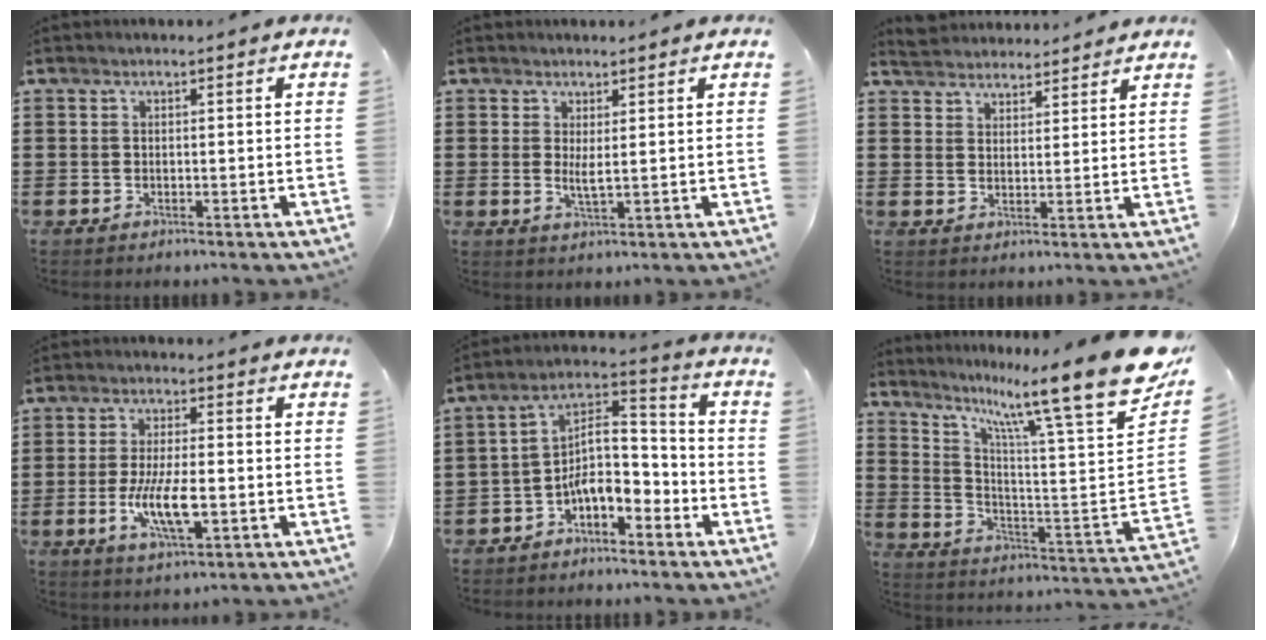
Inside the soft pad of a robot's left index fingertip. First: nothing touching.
{"total": 2.3, "force": [0.9, 0.1, 2.1], "torque": [-0.043, -0.005, 0.016]}
{"total": 3.9, "force": [3.7, 0.8, -0.7], "torque": [-0.004, -0.010, 0.070]}
{"total": 8.7, "force": [-1.9, 3.0, 7.9], "torque": [-0.165, -0.010, -0.036]}
{"total": 8.4, "force": [-3.7, 4.5, 6.1], "torque": [-0.115, 0.000, -0.076]}
{"total": 16.1, "force": [11.4, 1.1, 11.4], "torque": [-0.213, -0.083, 0.173]}